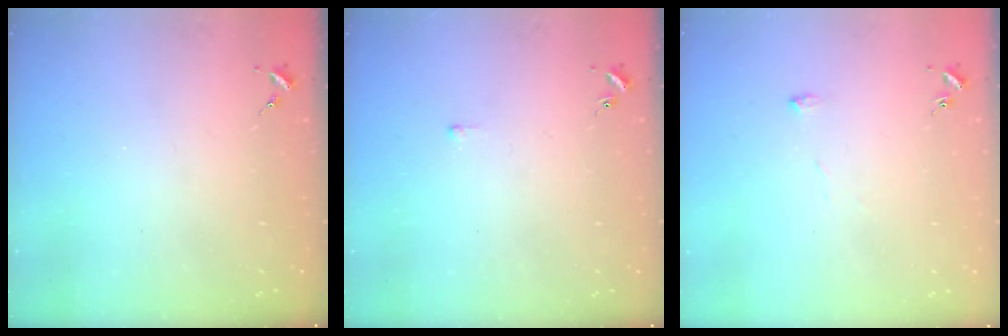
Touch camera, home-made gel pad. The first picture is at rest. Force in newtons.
{"total": 1.8, "press": 1.8, "slide": 0.3}
{"total": 5.8, "press": 5.8, "slide": 0.3}